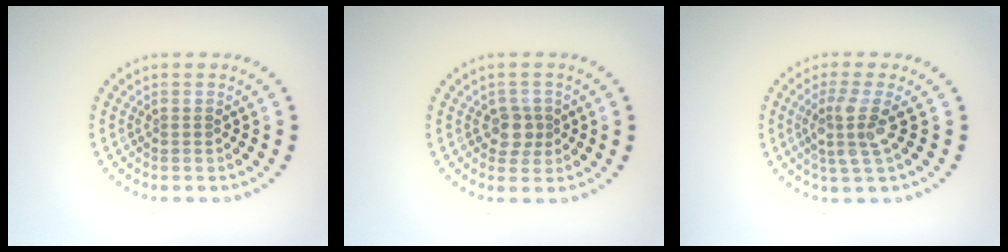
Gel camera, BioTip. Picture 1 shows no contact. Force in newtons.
{"total": 1.9, "press": 1.8, "slide": 0.9}
{"total": 3.2, "press": 2.4, "slide": 2.0}